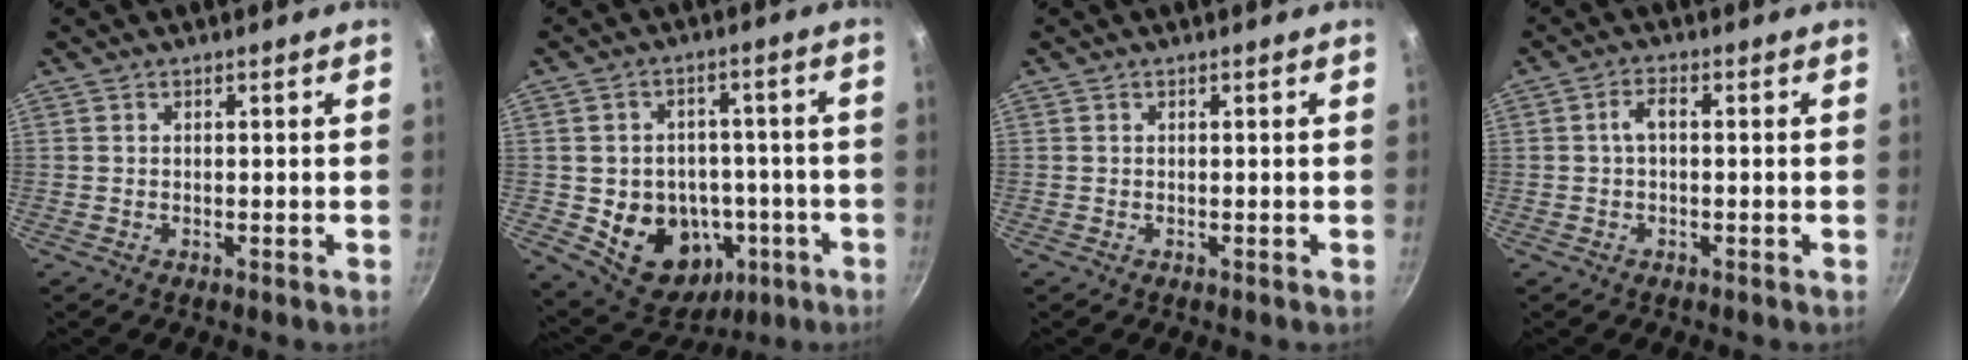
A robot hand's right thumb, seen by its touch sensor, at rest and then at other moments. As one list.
[{"total": 15.9, "force": [-3.8, 13.0, 8.5], "torque": [-0.091, 0.027, -0.037]}, {"total": 0.0}, {"total": 2.7, "force": [-0.1, 1.4, 2.4], "torque": [-0.049, 0.014, -0.004]}]